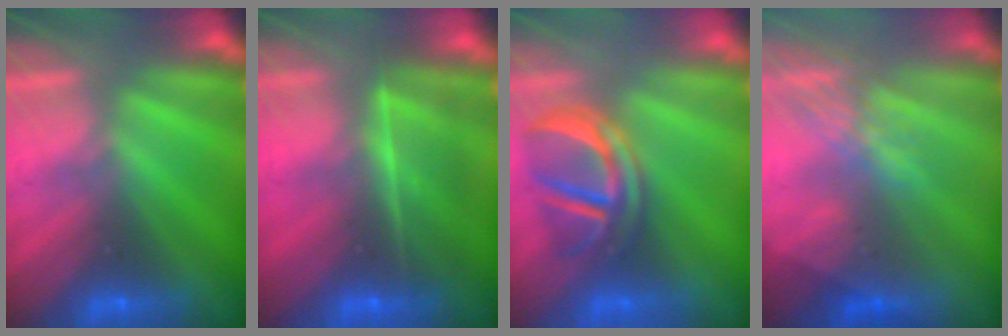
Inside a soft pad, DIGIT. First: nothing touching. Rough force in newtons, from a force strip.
{"total": 5.7}
{"total": 3.9}
{"total": 2.9}